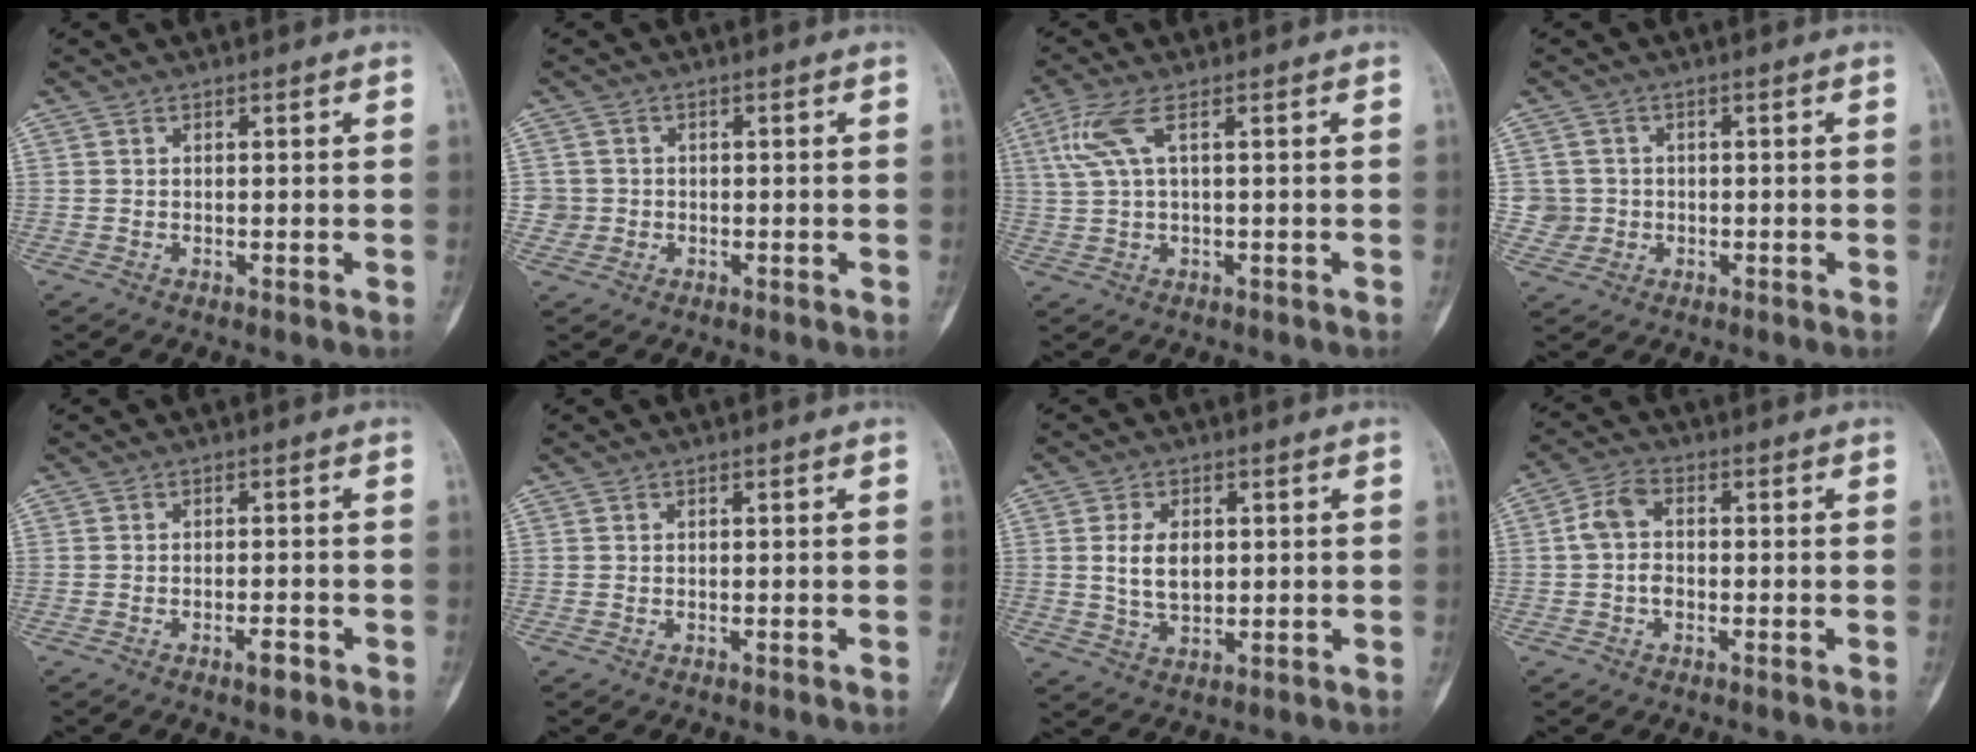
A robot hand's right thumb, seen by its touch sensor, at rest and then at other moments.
{"total": 2.3, "force": [-0.3, 2.3, -0.2], "torque": [0.019, 0.008, -0.010]}
{"total": 5.5, "force": [1.9, 1.3, 5.0], "torque": [-0.142, 0.012, 0.044]}
{"total": 3.5, "force": [-0.1, 3.5, -0.1], "torque": [0.023, 0.007, -0.006]}
{"total": 2.2, "force": [-1.3, 0.7, 1.6], "torque": [-0.027, 0.006, -0.023]}
{"total": 0.0}
{"total": 6.4, "force": [0.9, 4.0, 4.9], "torque": [-0.077, -0.007, 0.022]}
{"total": 5.4, "force": [-0.4, 3.7, 3.9], "torque": [-0.073, 0.021, -0.018]}